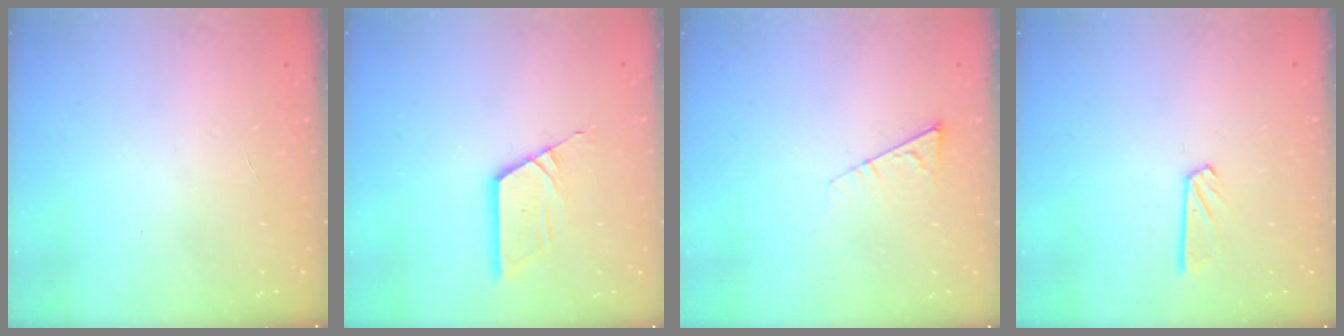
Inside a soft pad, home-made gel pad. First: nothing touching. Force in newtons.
{"total": 8.4, "press": 8.3, "slide": 0.7}
{"total": 5.5, "press": 5.5, "slide": 0.7}
{"total": 3.9, "press": 3.9, "slide": 0.3}